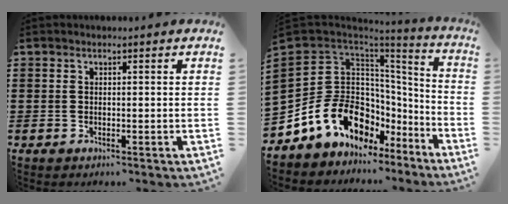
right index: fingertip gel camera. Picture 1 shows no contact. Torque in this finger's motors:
{"motor_torque": [2.14, 0.00, 0.72, 0.17]}